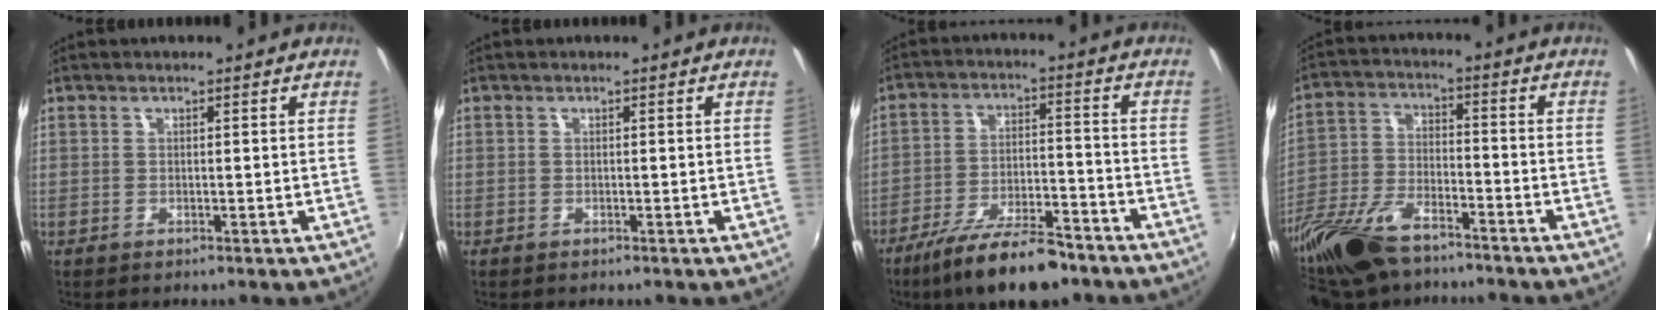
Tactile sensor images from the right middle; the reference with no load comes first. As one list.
[{"total": 0.0}, {"total": 15.2, "force": [-11.7, 4.1, 8.8], "torque": [-0.172, -0.016, -0.189]}, {"total": 17.6, "force": [-13.3, 6.8, 9.4], "torque": [-0.209, -0.025, -0.250]}]